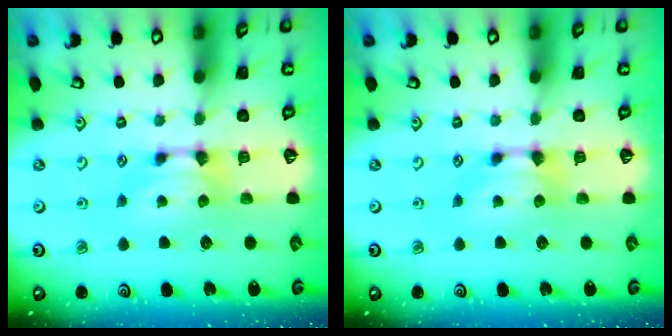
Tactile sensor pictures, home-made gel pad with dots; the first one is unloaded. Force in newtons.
{"total": 0.0}